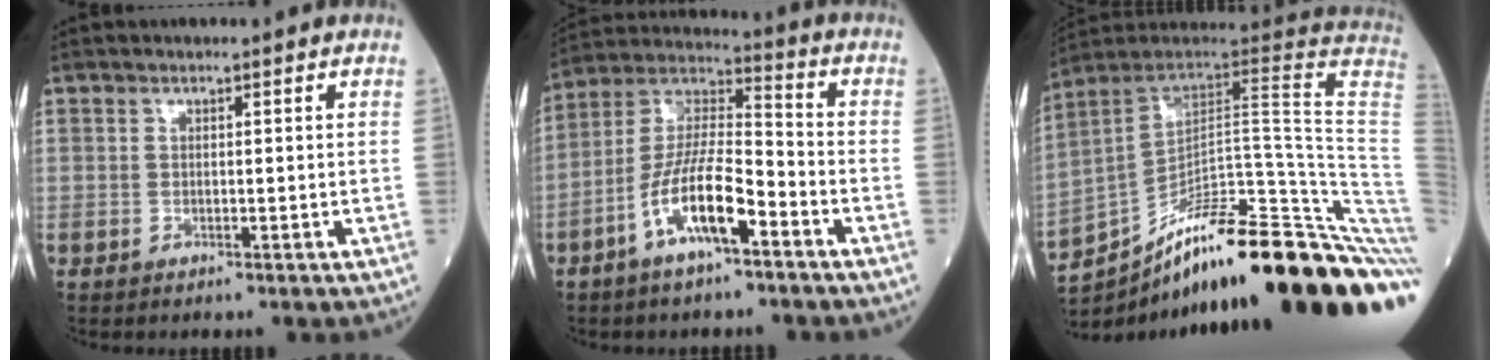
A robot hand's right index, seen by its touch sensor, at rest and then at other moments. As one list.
[{"total": 11.9, "force": [-5.7, 2.7, 10.0], "torque": [-0.202, 0.008, -0.110]}, {"total": 31.2, "force": [-22.2, 1.5, 21.8], "torque": [-0.173, 0.019, -0.316]}]